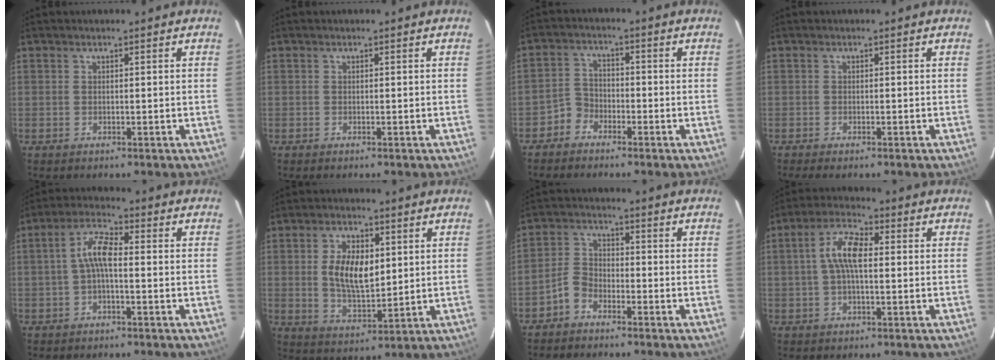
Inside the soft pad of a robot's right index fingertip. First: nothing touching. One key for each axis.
{"total": 0.0}
{"total": 3.6, "fx": -2.7, "fy": 2.4, "fz": 0.3, "tx": -0.005, "ty": 0.018, "tz": -0.056}
{"total": 2.3, "fx": -2.0, "fy": 0.4, "fz": 1.2, "tx": -0.028, "ty": -0.011, "tz": -0.033}
{"total": 5.1, "fx": -1.0, "fy": 1.6, "fz": 4.8, "tx": -0.102, "ty": 0.018, "tz": -0.022}
{"total": 9.5, "fx": 1.6, "fy": 4.8, "fz": 8.0, "tx": -0.154, "ty": 0.001, "tz": 0.038}
{"total": 4.1, "fx": -3.0, "fy": 2.3, "fz": 1.6, "tx": -0.038, "ty": 0.016, "tz": -0.064}
{"total": 7.3, "fx": 0.5, "fy": 2.8, "fz": 6.7, "tx": -0.135, "ty": 0.019, "tz": 0.007}